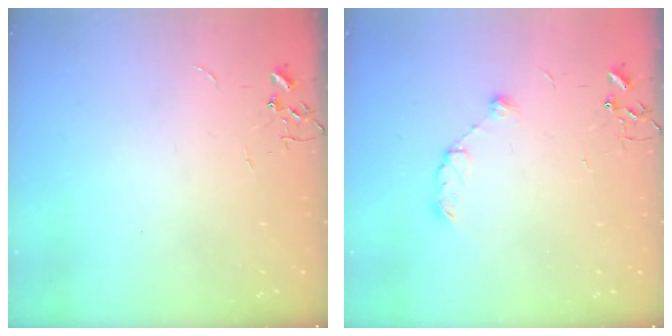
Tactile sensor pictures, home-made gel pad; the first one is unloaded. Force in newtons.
{"total": 7.2, "press": 7.1, "slide": 0.7}